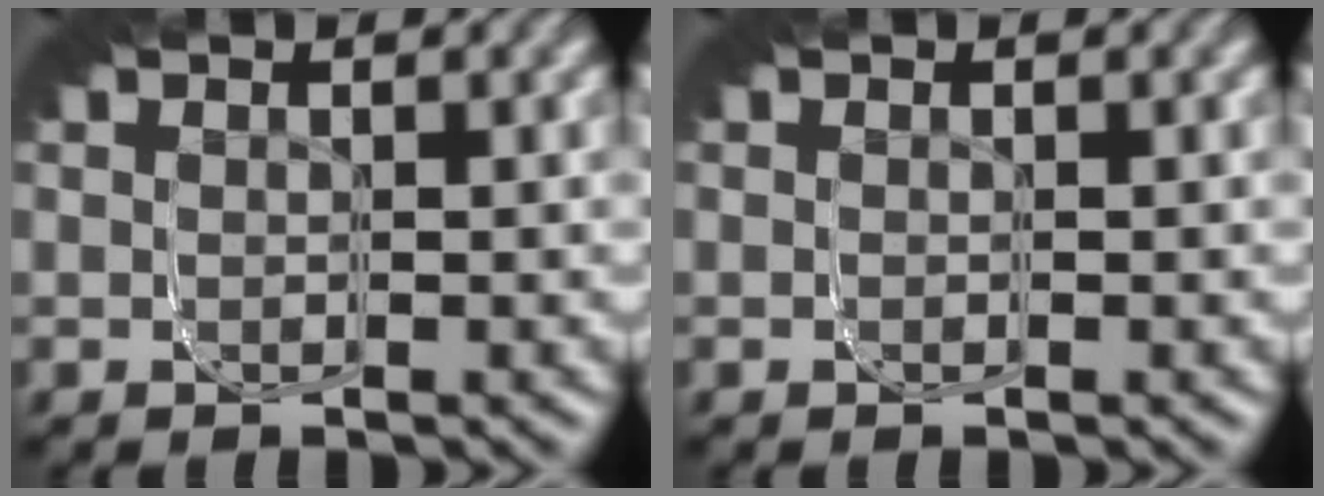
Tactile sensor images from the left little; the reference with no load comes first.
{"total": 0.0}